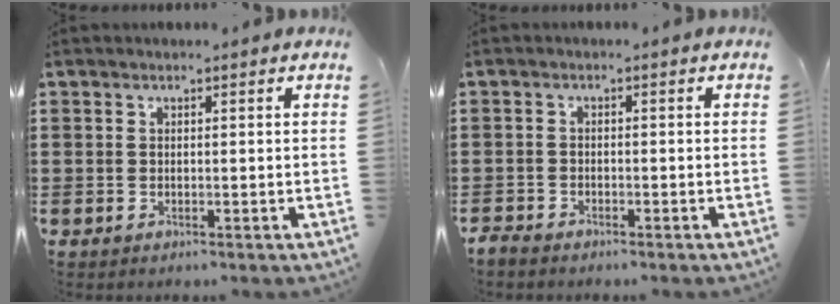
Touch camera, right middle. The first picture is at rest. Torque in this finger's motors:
{"motor_torque": [0.11, 0.21, -0.06, -0.01]}